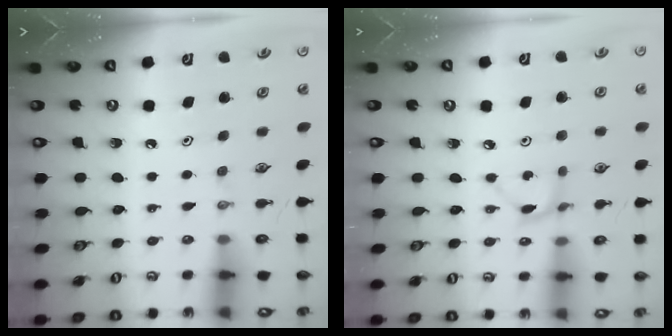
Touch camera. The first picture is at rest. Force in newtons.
{"total": 2.7, "press": 2.7, "slide": 0.2}